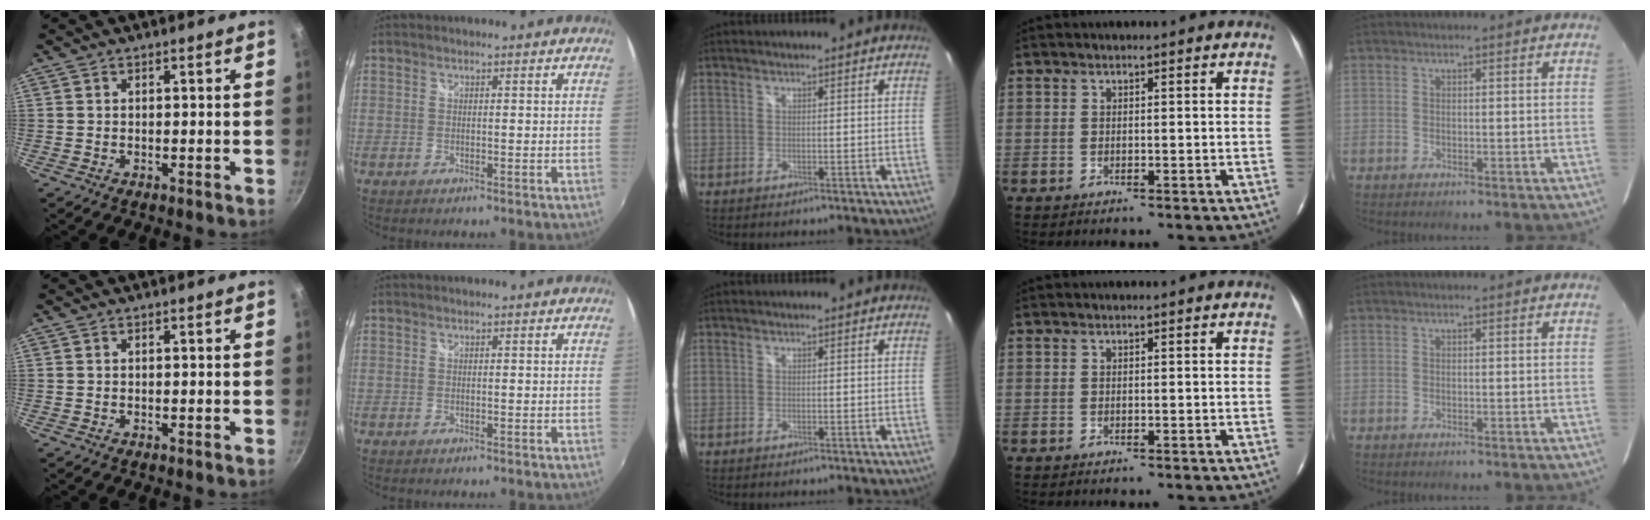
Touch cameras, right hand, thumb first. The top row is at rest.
{}